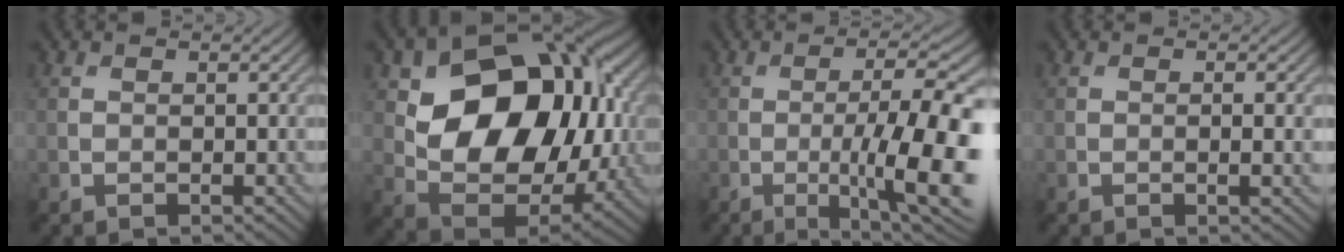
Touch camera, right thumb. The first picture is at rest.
{"total": 16.6, "force": [3.3, 11.6, 11.5], "torque": [-0.191, -0.010, 0.067]}
{"total": 13.9, "force": [-3.2, 3.6, 13.0], "torque": [-0.174, -0.005, -0.046]}
{"total": 1.7, "force": [-0.2, 0.3, 1.7], "torque": [-0.031, -0.001, -0.002]}